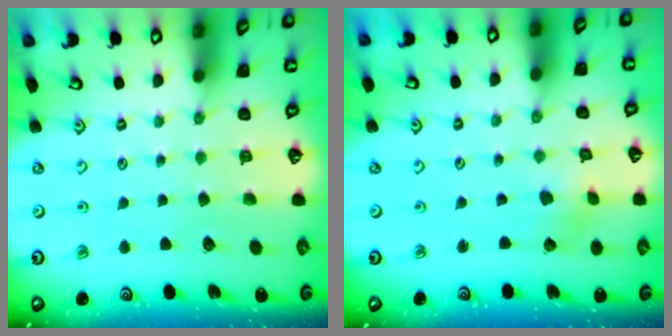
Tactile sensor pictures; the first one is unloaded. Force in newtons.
{"total": 1.7, "press": 1.7, "slide": 0.3}